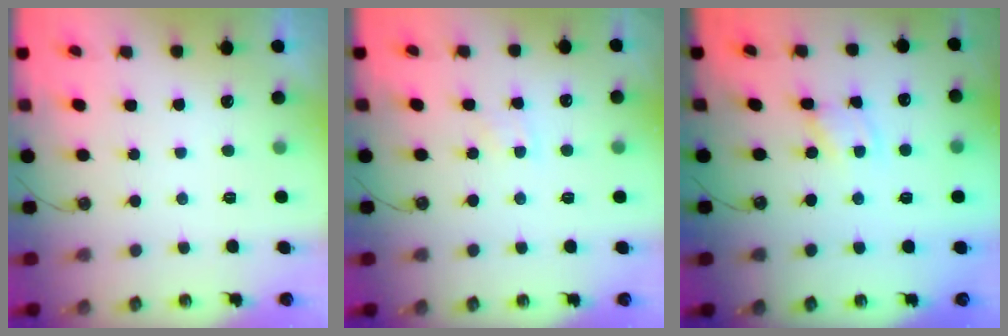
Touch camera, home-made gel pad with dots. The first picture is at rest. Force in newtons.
{"total": 4.2, "press": 4.1, "slide": 0.5}
{"total": 1.9, "press": 1.9, "slide": 0.2}